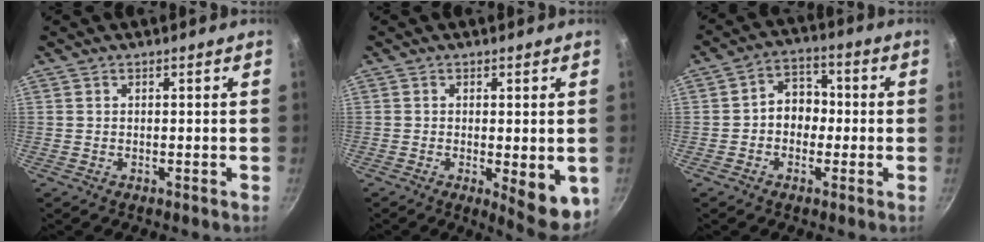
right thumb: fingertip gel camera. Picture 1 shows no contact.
{"total": 8.6, "force": [-1.6, 2.8, 8.0], "torque": [-0.089, -0.007, -0.013]}
{"total": 6.8, "force": [-0.7, 5.5, 4.0], "torque": [-0.019, 0.024, -0.024]}